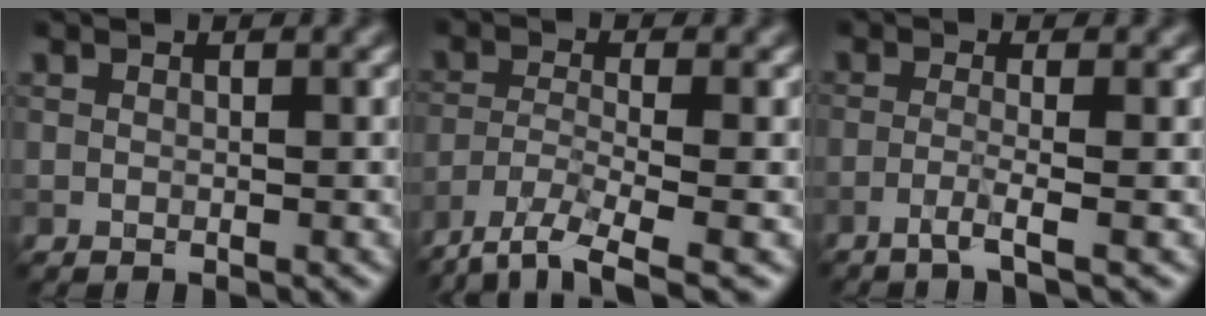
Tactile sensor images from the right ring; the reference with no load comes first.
{"total": 5.8, "force": [-4.3, 1.5, 3.7], "torque": [-0.073, -0.015, -0.086]}
{"total": 2.1, "force": [-1.2, 0.1, 1.8], "torque": [-0.027, 0.002, -0.038]}